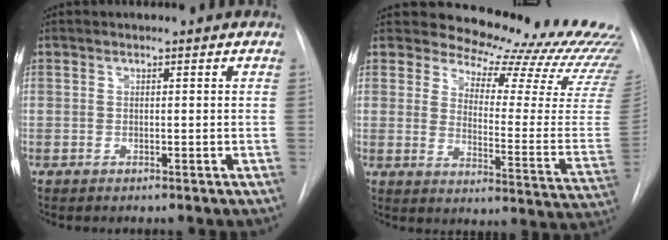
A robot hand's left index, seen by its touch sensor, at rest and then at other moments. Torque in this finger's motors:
{"motor_torque": [0.88, -1.26, -0.14, -0.01]}